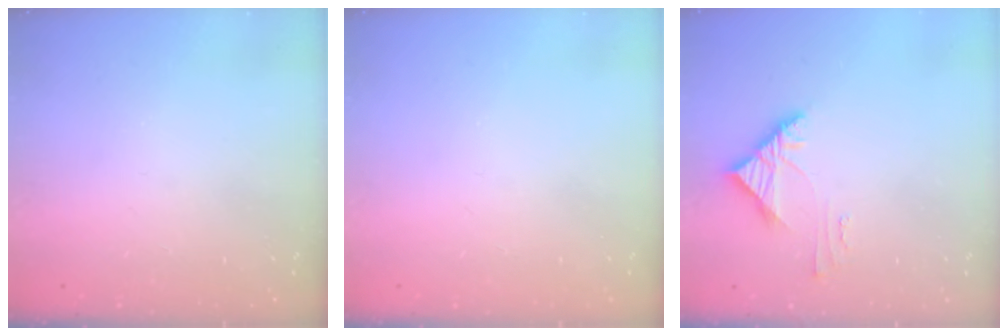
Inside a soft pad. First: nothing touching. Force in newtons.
{"total": 0.0}
{"total": 4.3, "press": 4.3, "slide": 0.5}